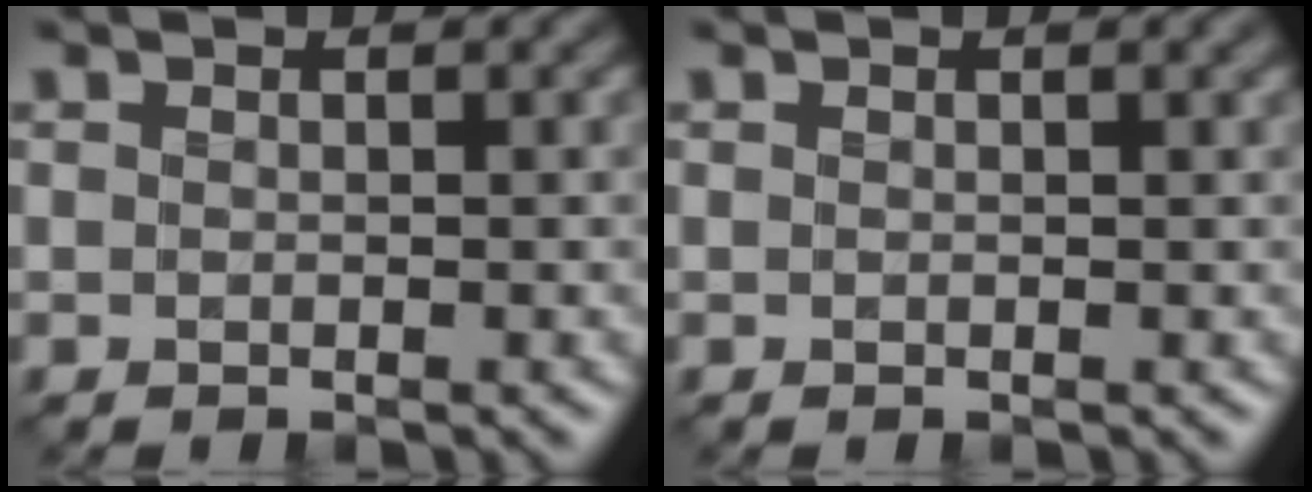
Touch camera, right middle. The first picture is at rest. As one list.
[{"total": 0.8, "force": [0.5, 0.2, 0.6], "torque": [-0.007, 0.001, 0.008]}]